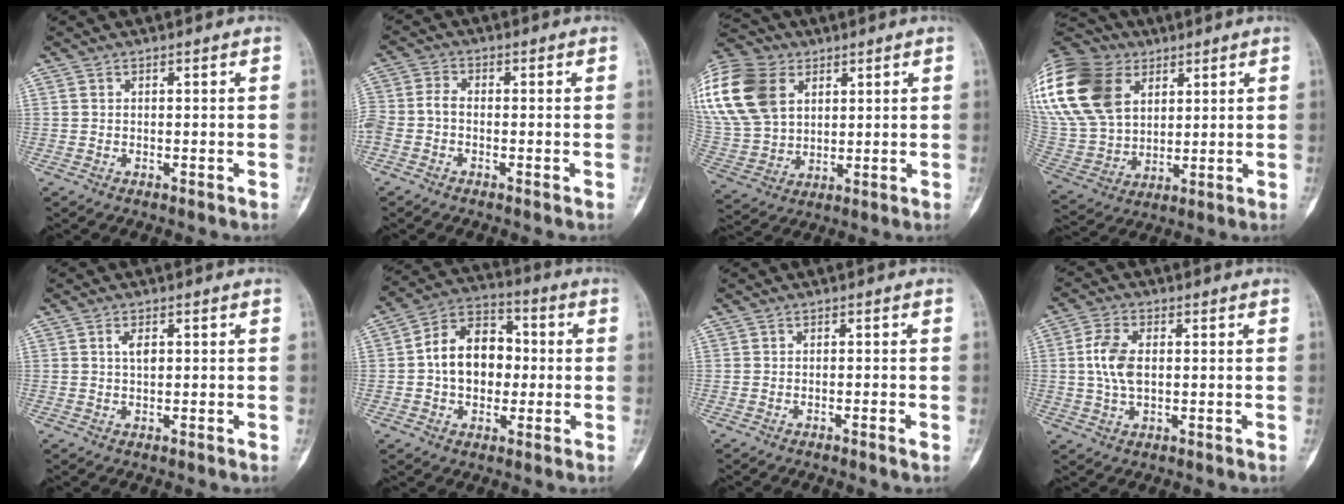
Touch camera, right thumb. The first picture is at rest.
{"total": 5.1, "force": [-1.6, 3.3, 3.6], "torque": [-0.090, 0.014, -0.038]}
{"total": 22.8, "force": [8.0, 16.2, 13.9], "torque": [-0.317, 0.015, 0.158]}
{"total": 28.5, "force": [10.9, 20.0, 17.1], "torque": [-0.404, 0.032, 0.221]}
{"total": 2.7, "force": [0.6, 1.3, 2.2], "torque": [-0.035, -0.002, 0.010]}
{"total": 13.4, "force": [0.0, 9.8, 9.2], "torque": [-0.112, 0.032, -0.009]}
{"total": 1.2, "force": [-0.6, 0.0, 1.0], "torque": [-0.022, 0.002, -0.011]}
{"total": 6.7, "force": [0.4, 3.7, 5.5], "torque": [-0.119, 0.004, 0.006]}